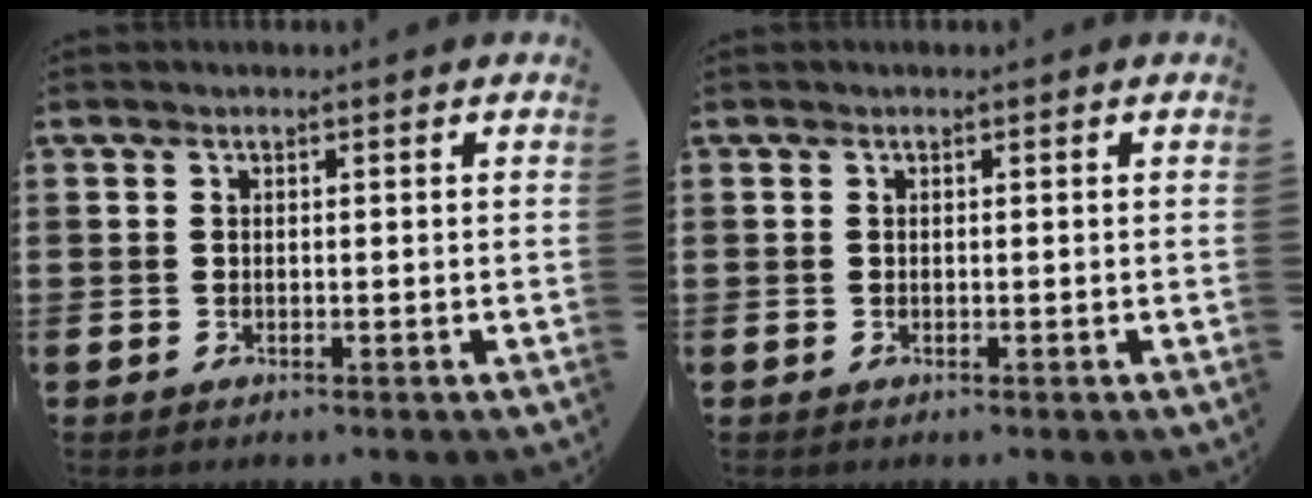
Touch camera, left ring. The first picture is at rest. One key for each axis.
{"total": 0.0}